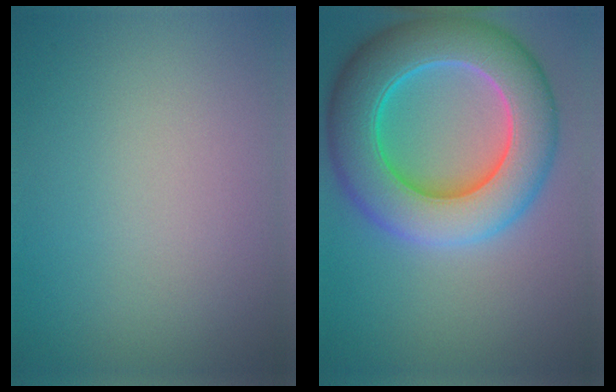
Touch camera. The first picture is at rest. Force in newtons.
{"total": 10.8, "press": 10.8, "slide": 0.4}